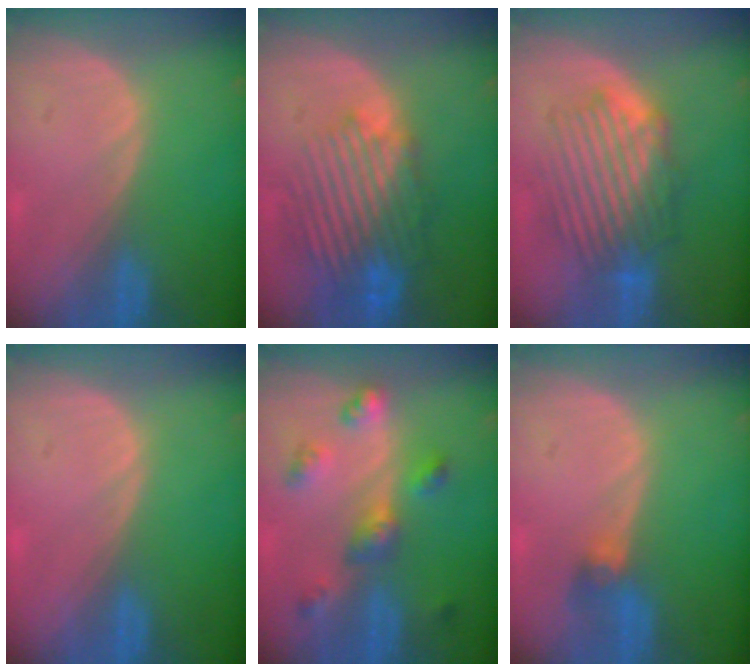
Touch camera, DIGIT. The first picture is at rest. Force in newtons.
{"total": 10.3, "press": 9.3, "slide": 4.4}
{"total": 8.6, "press": 8.4, "slide": 1.9}
{"total": 0.0}
{"total": 6.1, "press": 5.9, "slide": 1.7}
{"total": 2.8, "press": 2.6, "slide": 1.0}